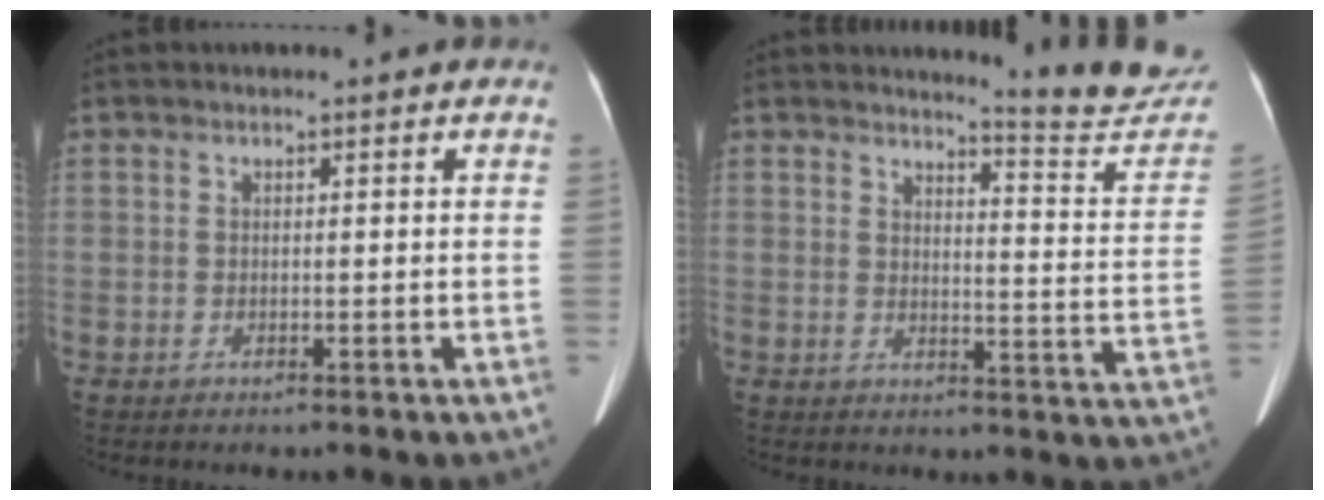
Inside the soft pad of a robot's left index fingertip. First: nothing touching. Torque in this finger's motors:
{"motor_torque": [0.41, -1.72, -0.01, 0.03]}